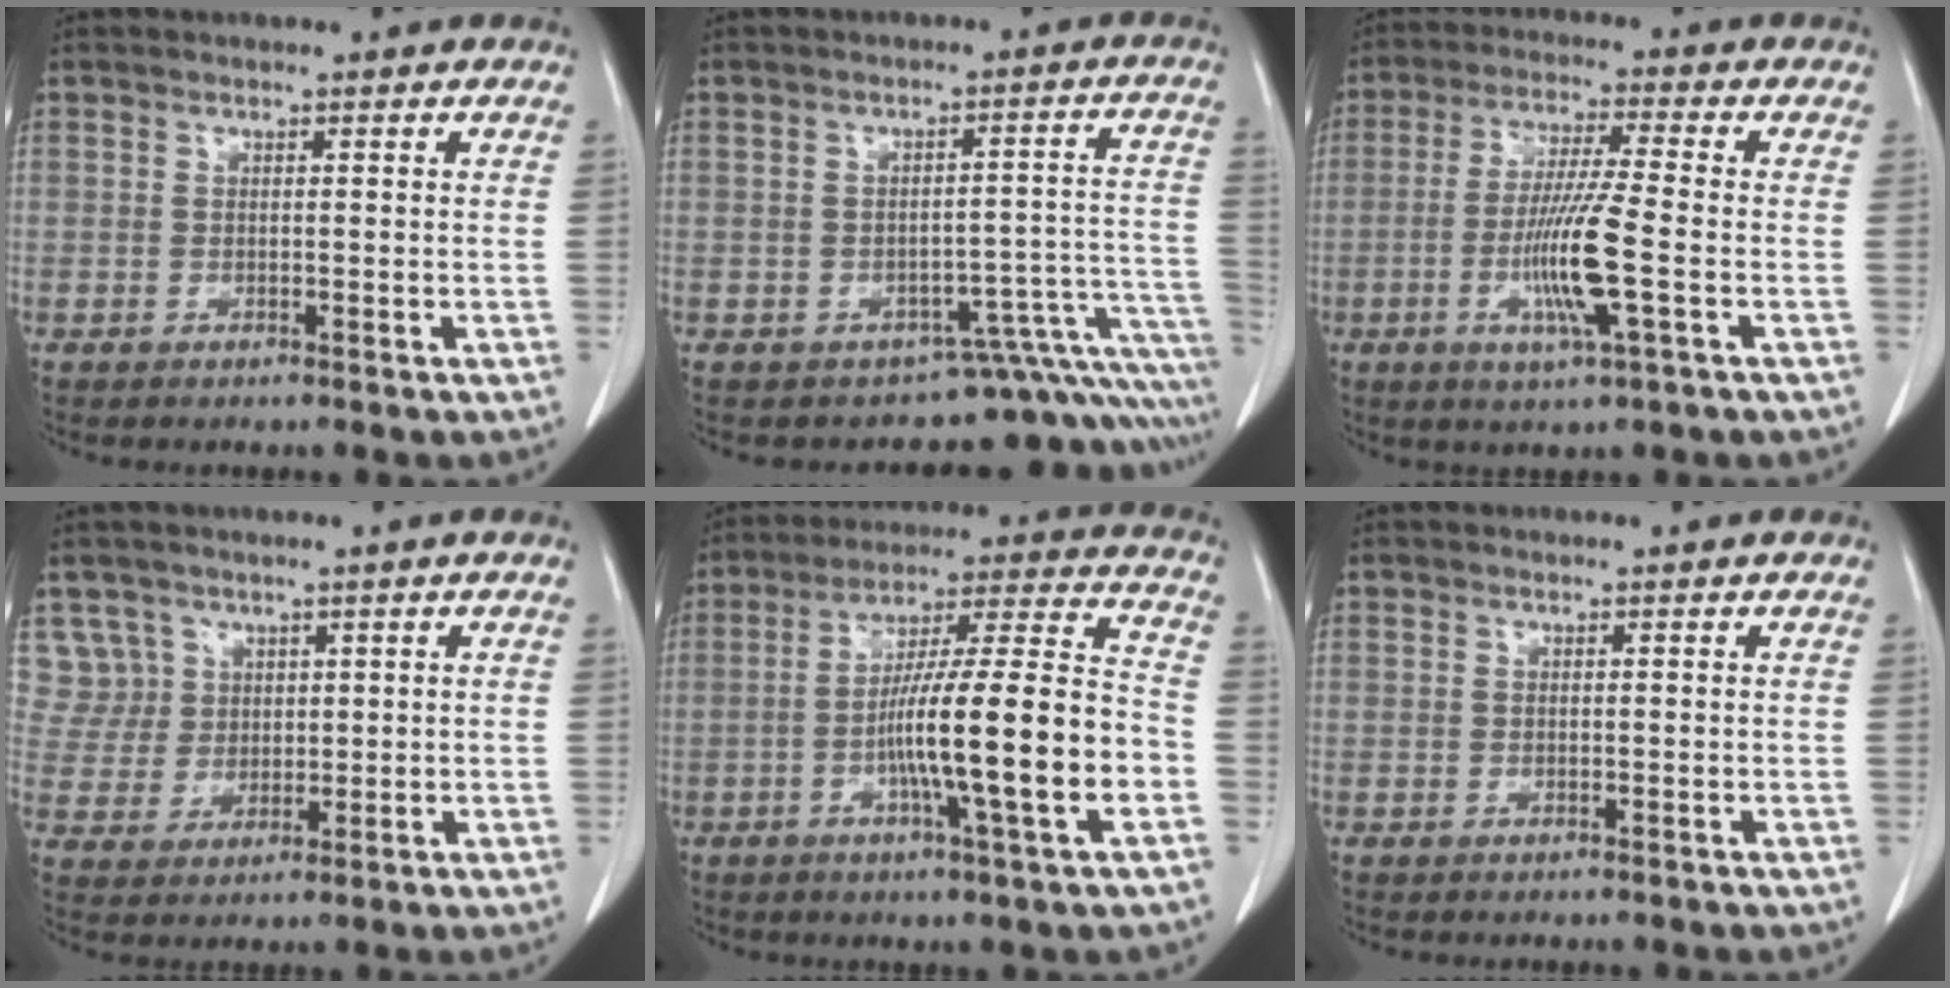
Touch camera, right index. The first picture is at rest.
{"total": 11.9, "force": [-10.3, 4.2, 4.2], "torque": [0.006, 0.065, -0.111]}
{"total": 10.2, "force": [-2.6, -0.2, 9.9], "torque": [-0.195, -0.014, -0.052]}
{"total": 5.8, "force": [3.1, 4.9, -0.5], "torque": [0.019, 0.009, 0.066]}
{"total": 17.7, "force": [-4.5, 0.4, 17.1], "torque": [-0.282, 0.007, -0.075]}
{"total": 0.0}